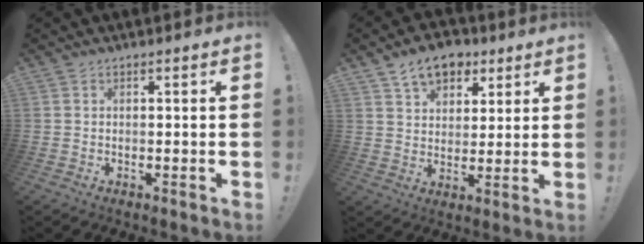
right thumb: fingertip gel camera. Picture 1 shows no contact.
{"total": 10.7, "force": [6.7, 6.9, 4.7], "torque": [-0.075, -0.028, 0.129]}